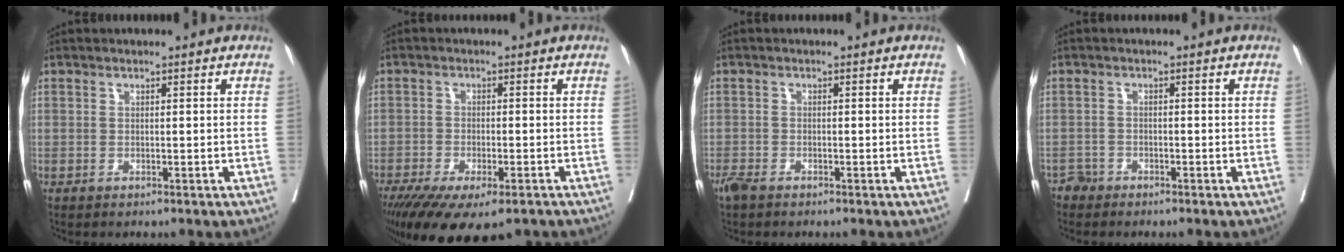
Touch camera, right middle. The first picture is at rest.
{"total": 12.9, "force": [-9.0, 4.8, 7.9], "torque": [-0.141, -0.020, -0.139]}
{"total": 2.1, "force": [-1.8, 0.6, 1.1], "torque": [-0.026, -0.006, -0.034]}
{"total": 1.4, "force": [-1.3, 0.5, -0.5], "torque": [0.009, 0.000, -0.028]}